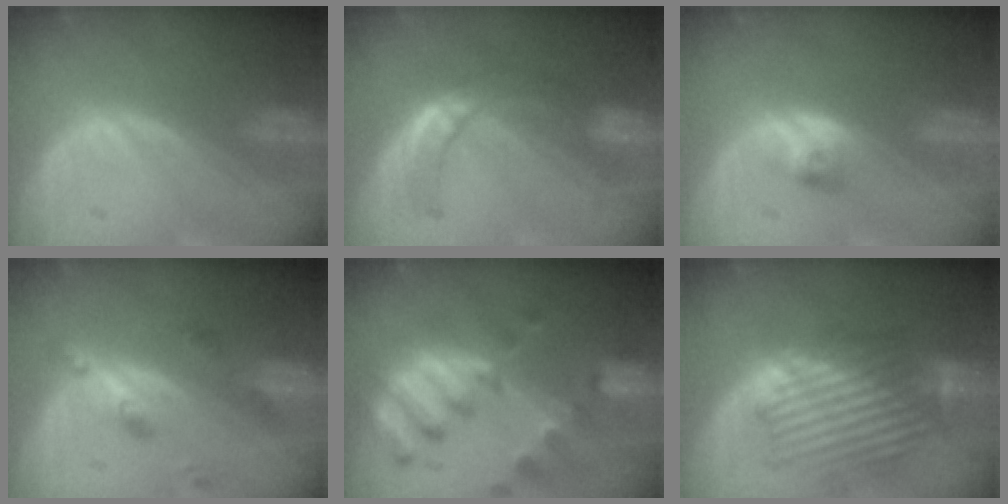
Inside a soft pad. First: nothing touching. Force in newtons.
{"total": 7.7, "press": 6.5, "slide": 4.2}
{"total": 2.6, "press": 2.3, "slide": 1.2}
{"total": 4.7, "press": 4.2, "slide": 2.1}
{"total": 10.1, "press": 8.9, "slide": 4.8}
{"total": 8.9, "press": 8.6, "slide": 2.3}